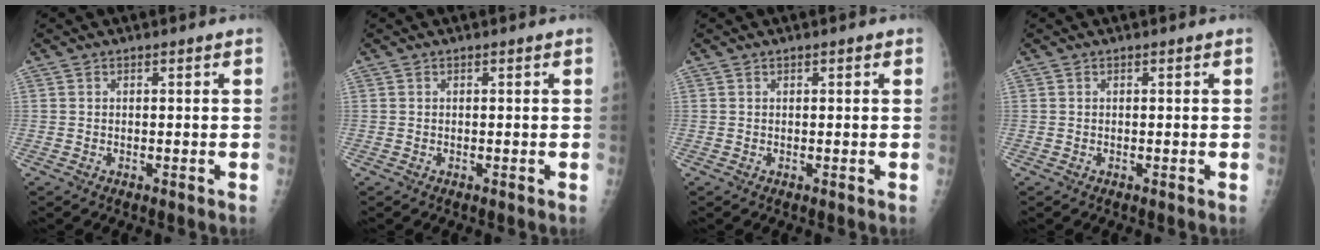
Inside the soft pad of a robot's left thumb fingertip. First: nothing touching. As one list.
[{"total": 0.0}, {"total": 0.6, "force": [0.3, 0.3, 0.4], "torque": [-0.004, 0.000, 0.003]}, {"total": 0.0}]